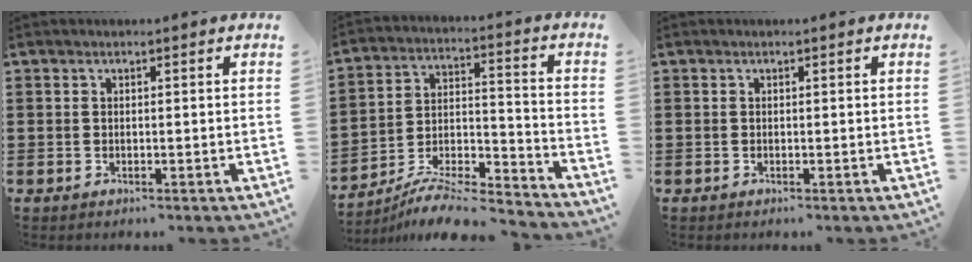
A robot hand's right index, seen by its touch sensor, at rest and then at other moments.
{"total": 8.7, "force": [-7.9, 1.5, 3.3], "torque": [-0.057, 0.011, -0.156]}
{"total": 0.0}